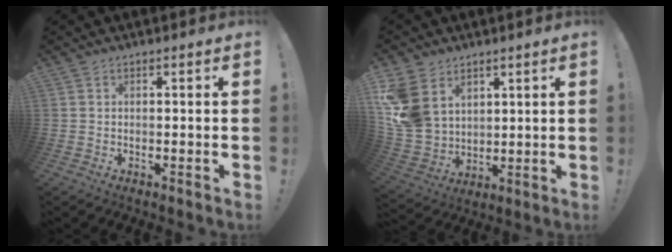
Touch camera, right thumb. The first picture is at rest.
{"total": 14.4, "force": [5.9, 11.0, 7.1], "torque": [-0.146, -0.033, 0.120]}